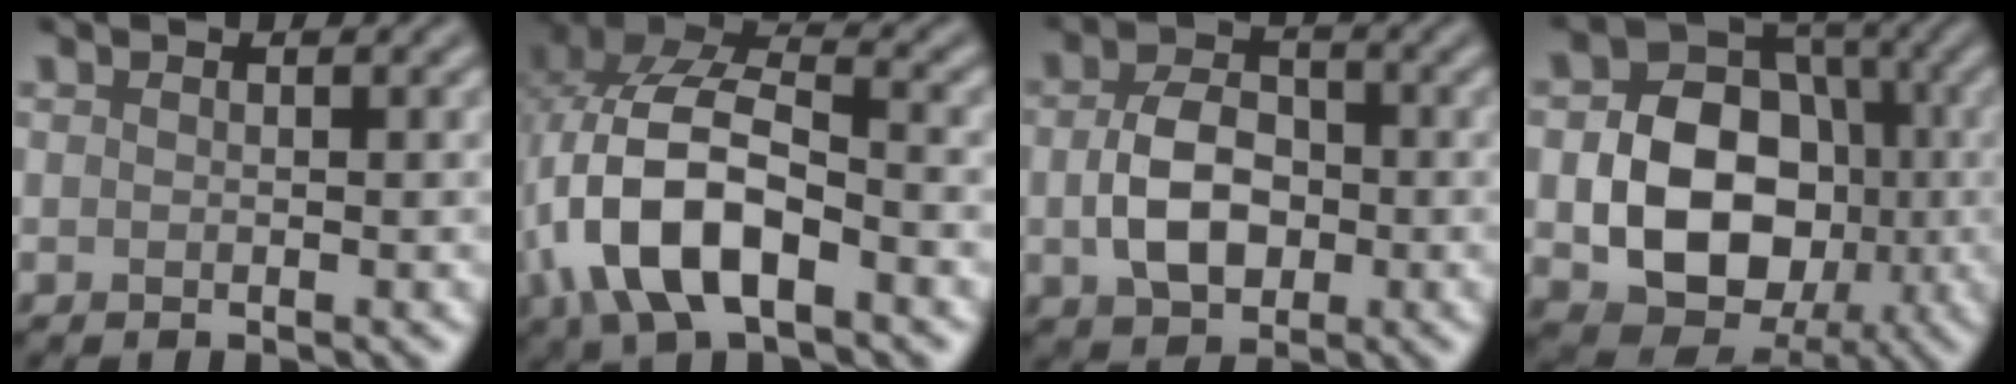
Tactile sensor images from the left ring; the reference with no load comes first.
{"total": 10.4, "force": [-3.4, 5.1, 8.5], "torque": [-0.177, 0.008, -0.071]}
{"total": 5.4, "force": [-0.5, 3.7, 3.9], "torque": [-0.080, -0.004, -0.012]}
{"total": 10.3, "force": [-1.6, 7.9, 6.5], "torque": [-0.103, 0.001, -0.035]}